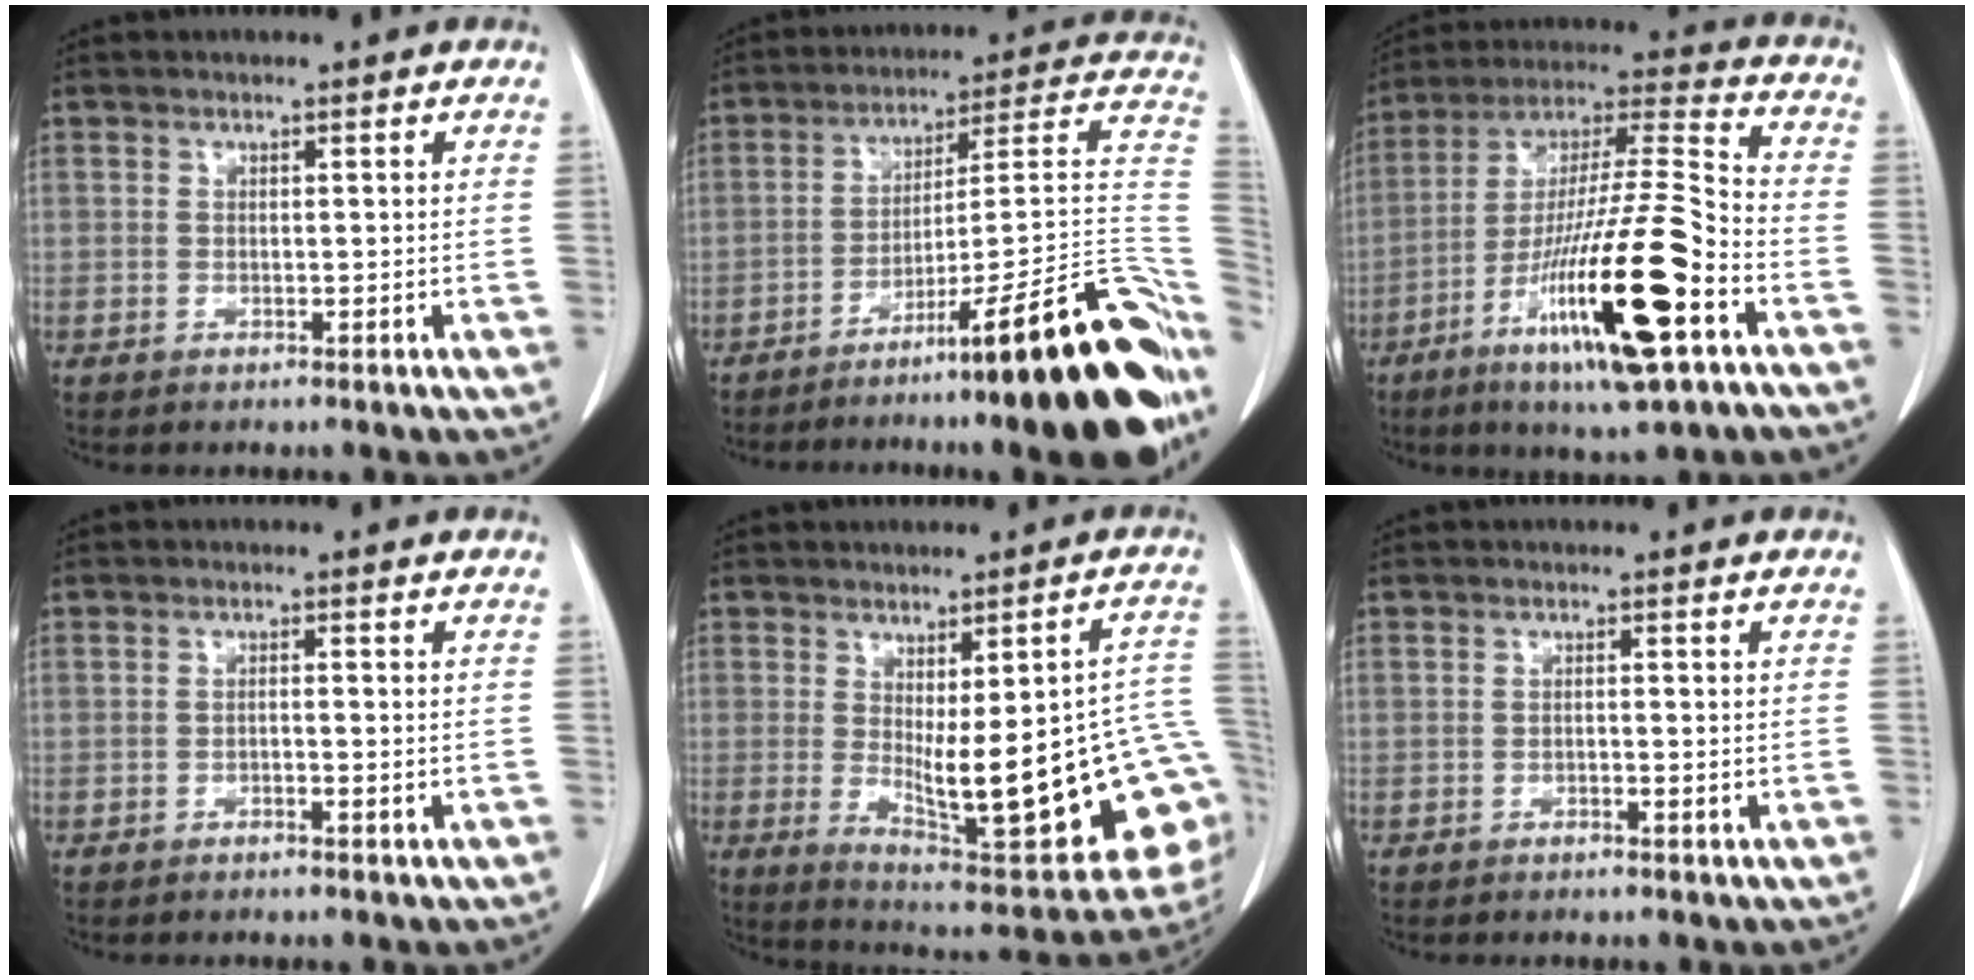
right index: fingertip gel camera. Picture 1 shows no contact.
{"total": 27.6, "force": [-14.9, 2.4, 23.1], "torque": [-0.194, 0.025, -0.219]}
{"total": 22.3, "force": [-9.5, 1.6, 20.1], "torque": [-0.361, -0.031, -0.168]}
{"total": 0.8, "force": [-0.5, 0.1, 0.7], "torque": [-0.011, 0.006, -0.007]}
{"total": 23.7, "force": [-2.9, 5.8, 22.8], "torque": [-0.218, -0.004, -0.014]}
{"total": 0.6, "force": [-0.3, 0.1, 0.5], "torque": [-0.010, 0.005, -0.002]}